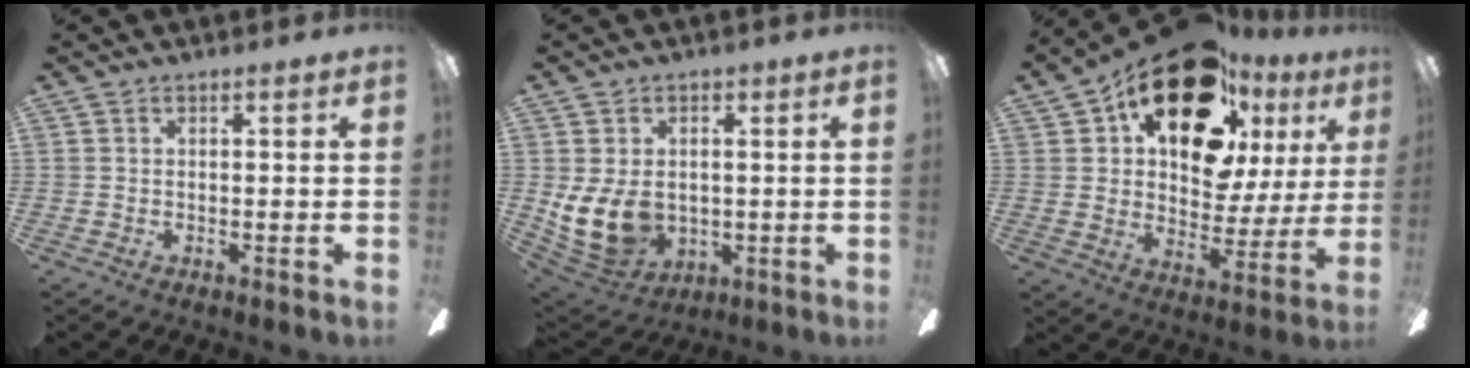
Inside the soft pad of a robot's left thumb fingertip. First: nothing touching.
{"total": 12.8, "force": [-0.7, 9.6, 8.4], "torque": [-0.180, -0.009, -0.013]}
{"total": 23.3, "force": [14.3, 11.7, 14.2], "torque": [-0.225, -0.084, 0.249]}